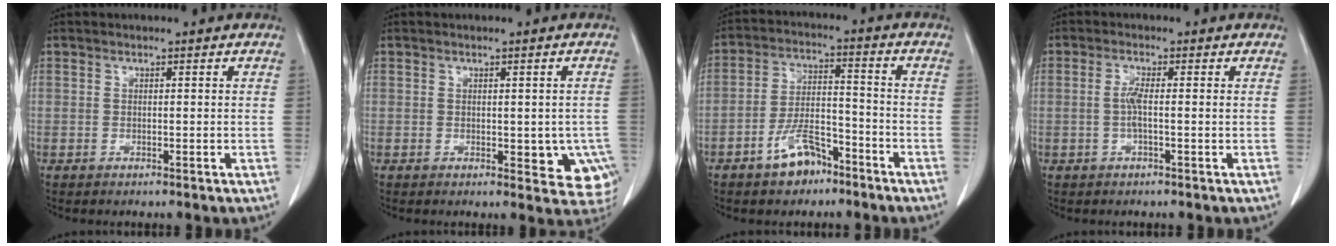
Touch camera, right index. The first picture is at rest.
{"total": 7.2, "force": [-1.7, 4.1, 5.7], "torque": [-0.046, 0.000, -0.015]}
{"total": 7.7, "force": [-5.1, 3.4, 4.6], "torque": [-0.093, 0.011, -0.090]}
{"total": 2.3, "force": [-0.2, 0.1, 2.2], "torque": [-0.044, 0.003, -0.004]}